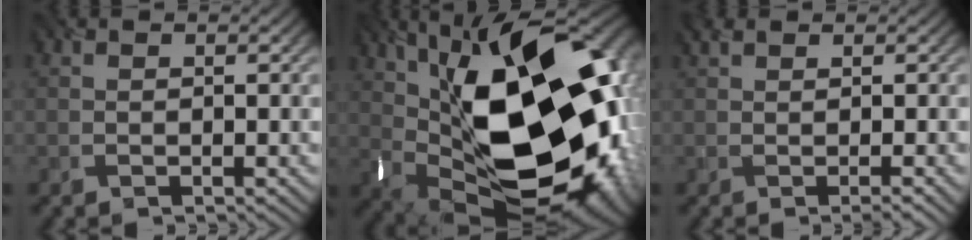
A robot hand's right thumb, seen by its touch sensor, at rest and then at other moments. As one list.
[{"total": 22.0, "force": [2.4, 13.9, 16.9], "torque": [-0.321, -0.036, 0.067]}, {"total": 1.7, "force": [0.2, 0.3, 1.6], "torque": [-0.024, 0.010, 0.001]}]